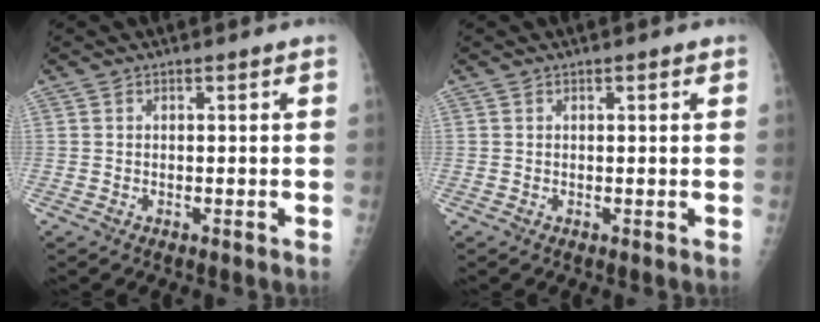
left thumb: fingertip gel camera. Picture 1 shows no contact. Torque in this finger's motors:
{"motor_torque": [-0.13, -0.03, -0.27, -0.26, 0.01]}